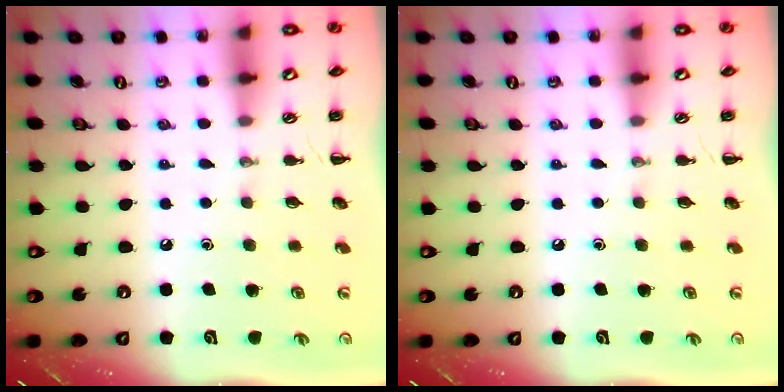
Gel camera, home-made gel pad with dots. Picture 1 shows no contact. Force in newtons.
{"total": 0.0}